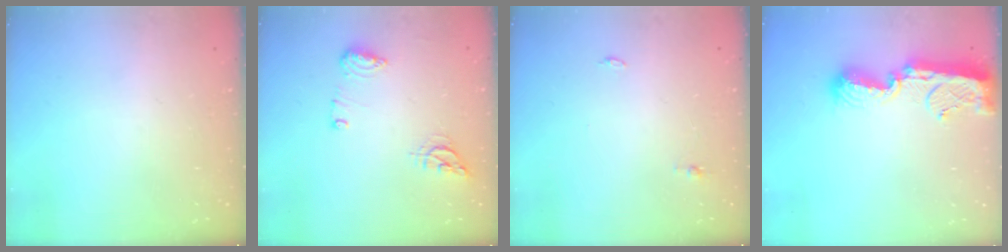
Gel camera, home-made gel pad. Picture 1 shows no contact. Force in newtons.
{"total": 11.7, "press": 10.0, "slide": 6.1}
{"total": 3.7, "press": 3.3, "slide": 1.7}
{"total": 12.6, "press": 12.5, "slide": 1.0}